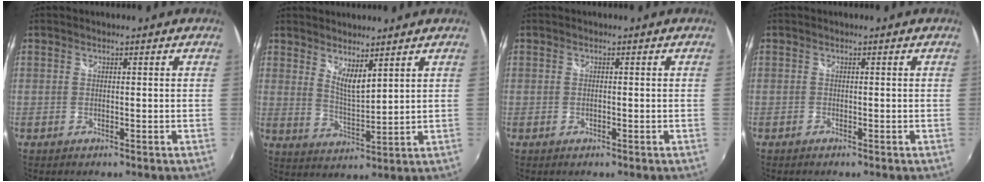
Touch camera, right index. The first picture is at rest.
{"total": 5.3, "force": [4.0, 1.1, 3.3], "torque": [-0.055, -0.012, 0.069]}
{"total": 0.8, "force": [-0.3, 0.4, 0.5], "torque": [-0.012, -0.001, -0.006]}
{"total": 0.7, "force": [-0.6, 0.3, 0.2], "torque": [-0.005, -0.003, -0.013]}